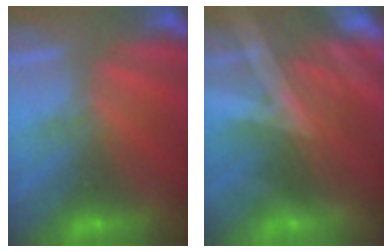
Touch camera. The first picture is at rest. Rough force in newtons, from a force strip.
{"total": 2.9}